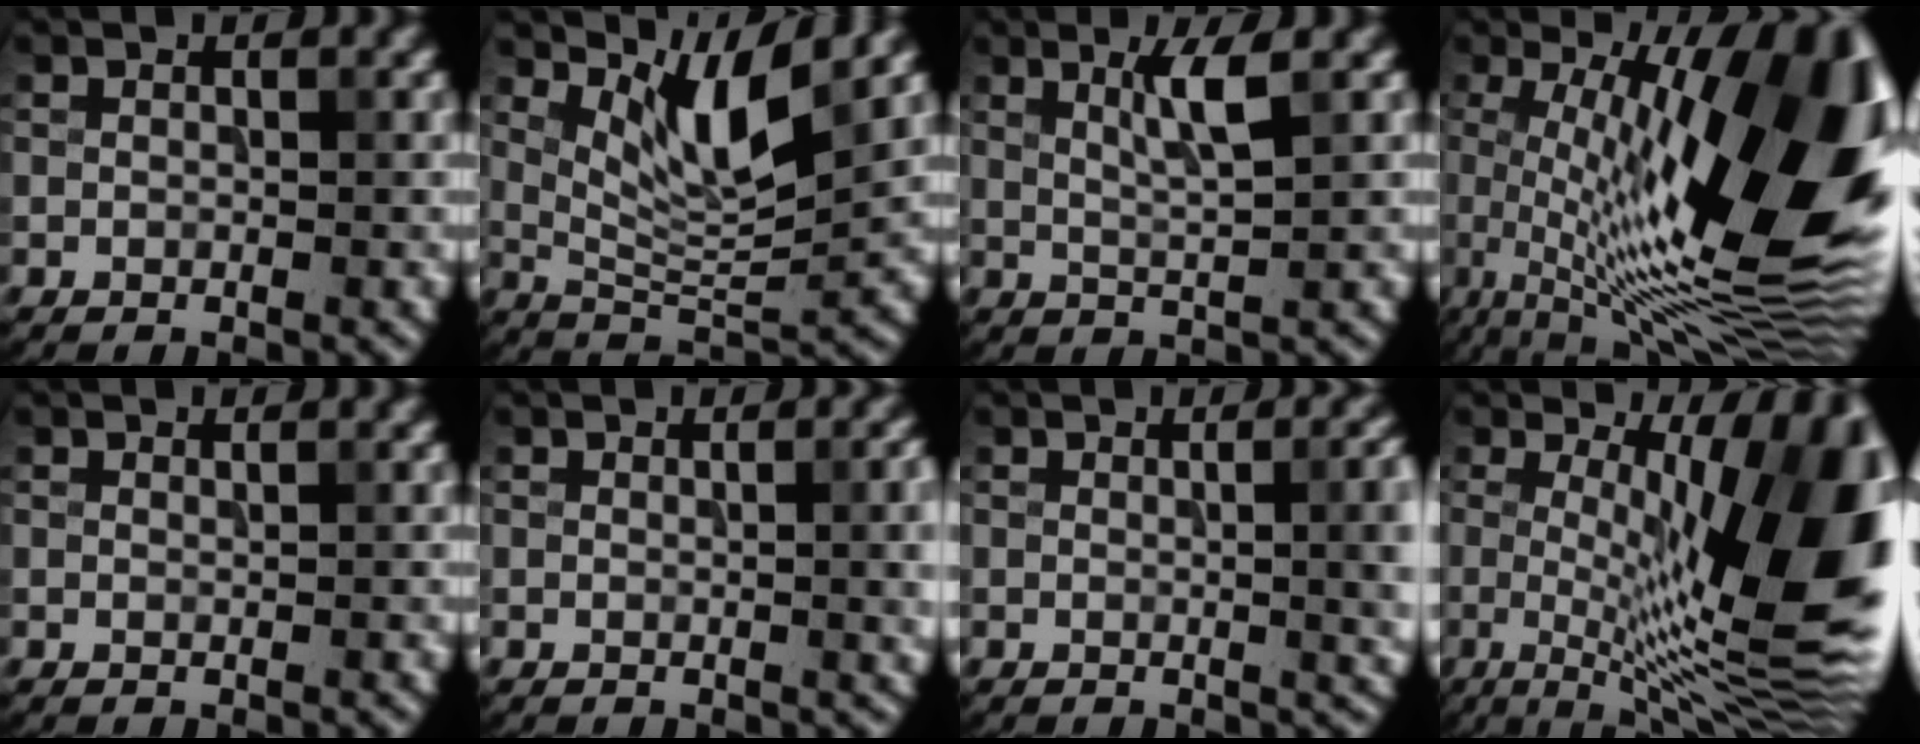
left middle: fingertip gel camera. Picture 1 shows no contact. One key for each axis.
{"total": 5.3, "fx": 3.5, "fy": 0.7, "fz": 3.9, "tx": -0.079, "ty": -0.010, "tz": 0.067}
{"total": 2.9, "fx": 1.5, "fy": 0.0, "fz": 2.4, "tx": -0.046, "ty": 0.003, "tz": 0.025}
{"total": 16.8, "fx": 1.4, "fy": 5.6, "fz": 15.8, "tx": -0.224, "ty": 0.015, "tz": 0.013}
{"total": 0.0}
{"total": 2.9, "fx": -0.2, "fy": 1.3, "fz": 2.6, "tx": -0.032, "ty": -0.007, "tz": -0.002}
{"total": 4.0, "fx": -0.2, "fy": 1.5, "fz": 3.7, "tx": -0.046, "ty": -0.009, "tz": -0.001}
{"total": 14.9, "fx": 0.6, "fy": 4.0, "fz": 14.4, "tx": -0.184, "ty": 0.007, "tz": 0.006}